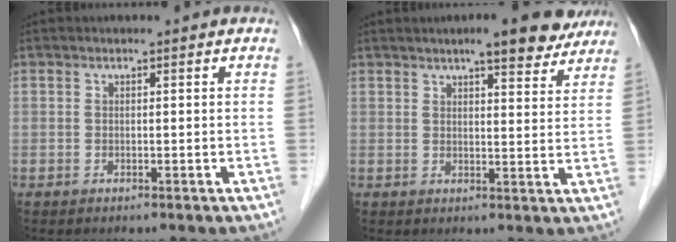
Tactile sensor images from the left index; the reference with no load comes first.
{"total": 8.7, "force": [7.1, 1.8, 4.6], "torque": [-0.052, 0.006, 0.082]}